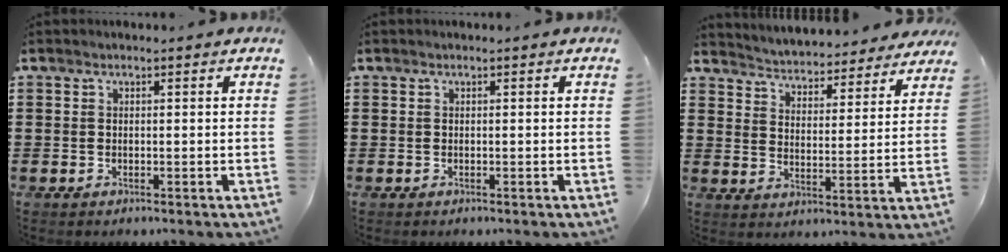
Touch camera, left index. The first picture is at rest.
{"total": 0.0}
{"total": 4.0, "force": [3.9, -0.2, -0.4], "torque": [-0.019, -0.037, 0.062]}